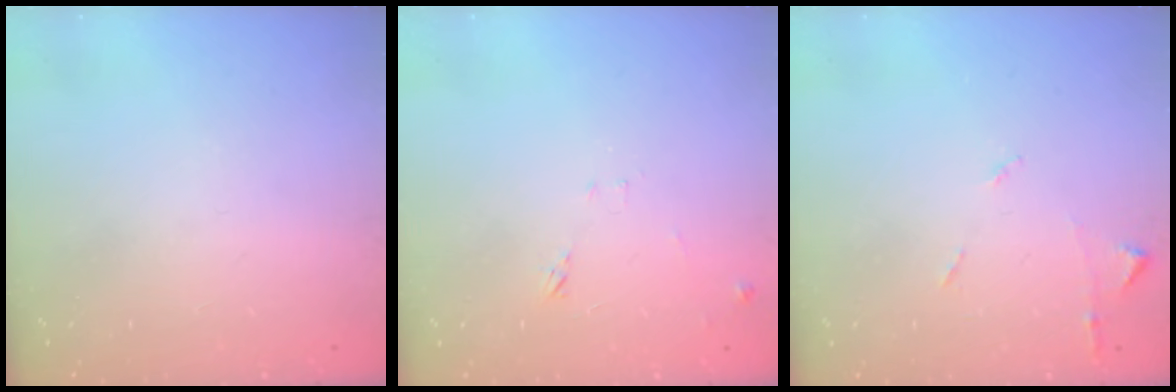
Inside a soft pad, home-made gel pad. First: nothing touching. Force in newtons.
{"total": 9.4, "press": 9.4, "slide": 0.6}
{"total": 5.6, "press": 5.6, "slide": 0.8}